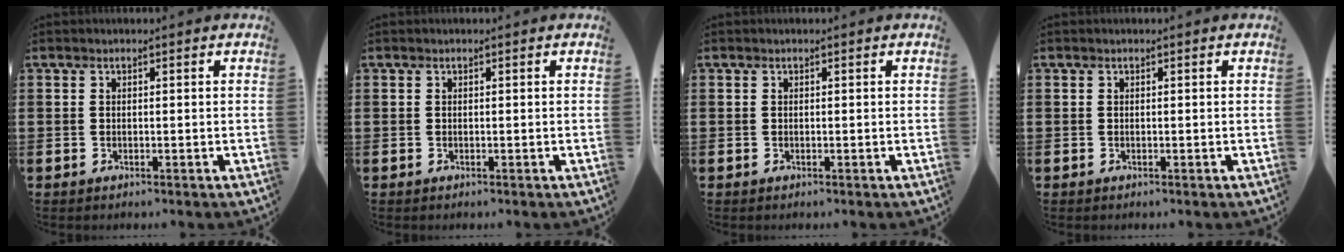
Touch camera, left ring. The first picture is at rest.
{"total": 0.0}
{"total": 0.0}
{"total": 0.0}